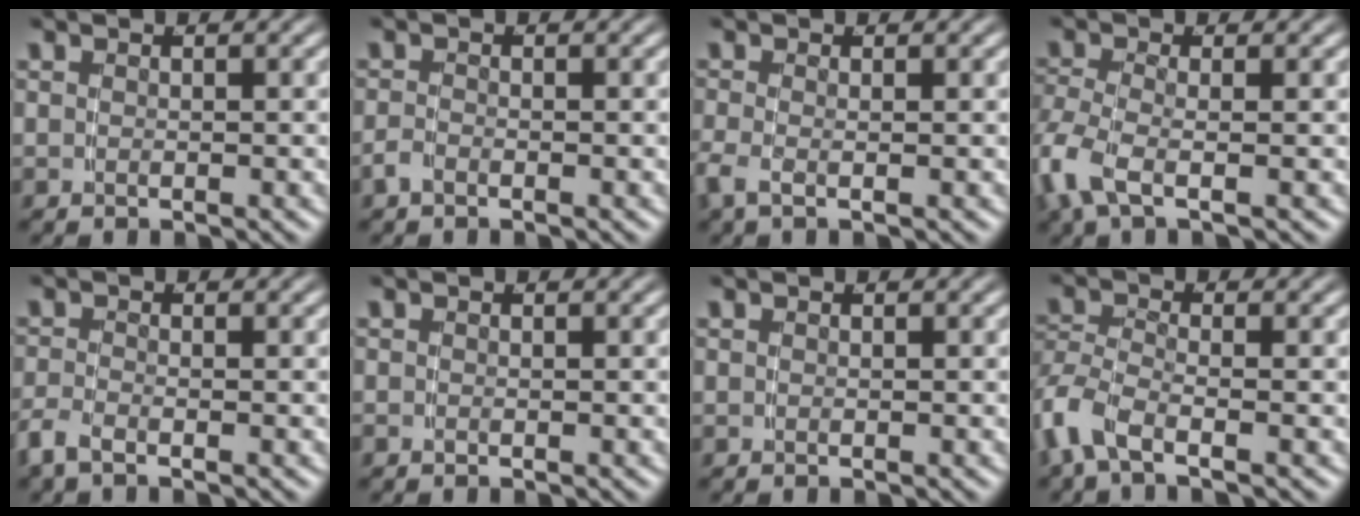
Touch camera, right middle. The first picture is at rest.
{"total": 1.0, "force": [-1.0, 0.0, 0.4], "torque": [-0.009, -0.005, -0.016]}
{"total": 1.5, "force": [-0.9, 0.3, 1.1], "torque": [-0.040, -0.017, -0.010]}
{"total": 3.1, "force": [-1.2, 1.3, 2.5], "torque": [-0.081, -0.021, -0.011]}
{"total": 1.7, "force": [-1.4, 0.2, 1.0], "torque": [-0.025, -0.007, -0.025]}
{"total": 0.0}
{"total": 0.0}
{"total": 3.7, "force": [-2.2, 1.8, 2.3], "torque": [-0.080, -0.024, -0.030]}